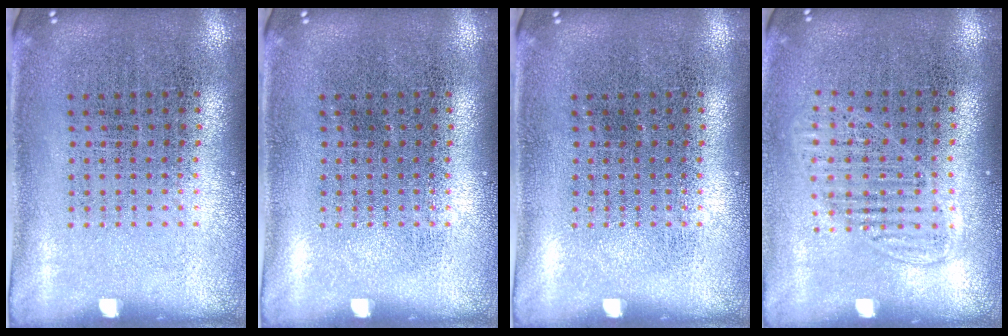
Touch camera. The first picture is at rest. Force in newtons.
{"total": 0.0}
{"total": 0.0}
{"total": 1.3, "press": 1.2, "slide": 0.6}